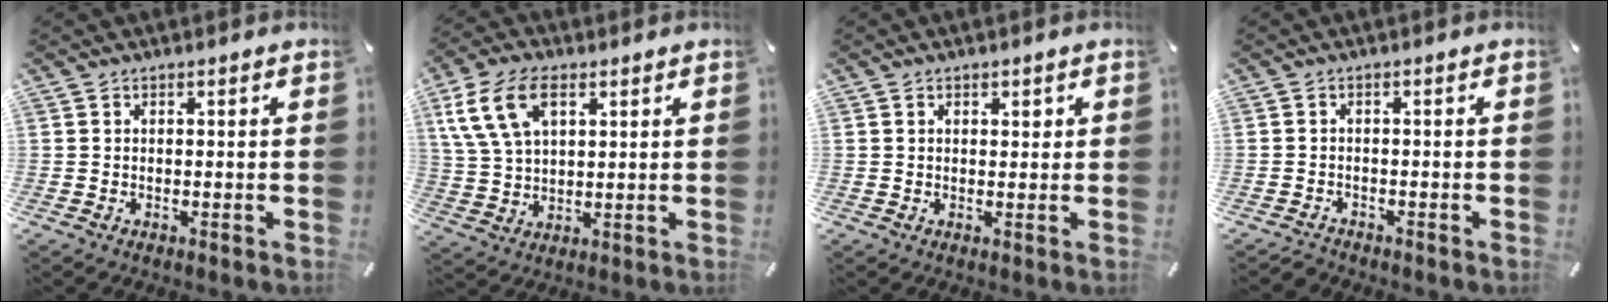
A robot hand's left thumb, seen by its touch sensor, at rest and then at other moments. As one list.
[{"total": 11.1, "force": [4.7, 6.8, 7.4], "torque": [-0.182, 0.006, 0.088]}, {"total": 1.4, "force": [0.4, 1.0, 0.8], "torque": [-0.009, 0.003, 0.004]}, {"total": 1.7, "force": [-1.7, 0.4, 0.1], "torque": [-0.004, 0.008, -0.036]}]